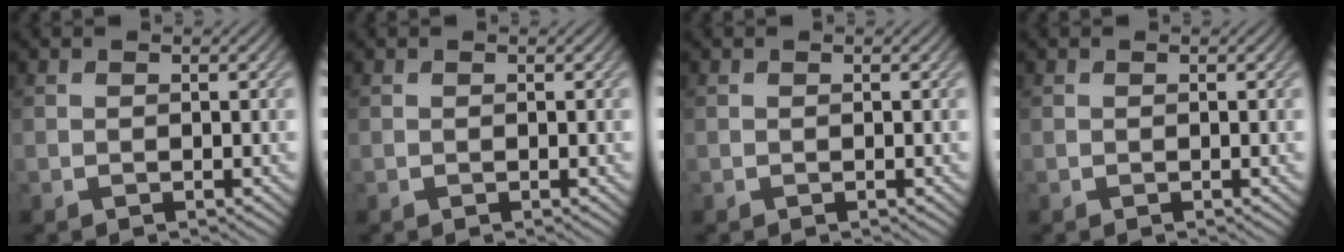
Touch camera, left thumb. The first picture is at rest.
{"total": 0.0}
{"total": 0.0}
{"total": 0.0}